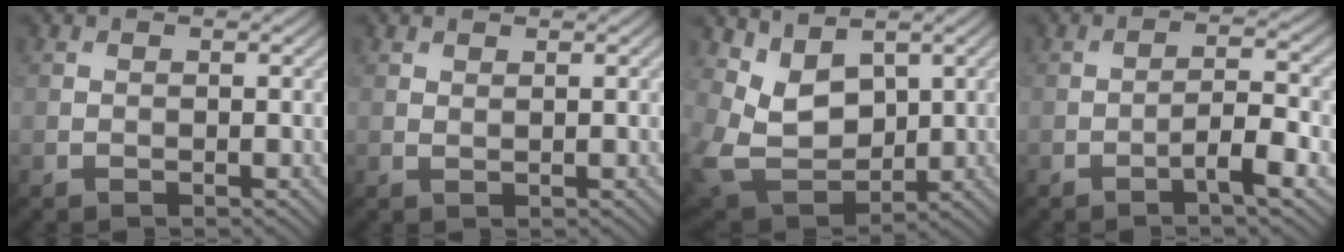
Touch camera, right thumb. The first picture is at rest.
{"total": 0.6, "force": [0.6, 0.1, 0.2], "torque": [-0.004, -0.002, 0.013]}
{"total": 7.0, "force": [3.4, 4.4, 4.2], "torque": [-0.112, -0.016, 0.061]}
{"total": 4.1, "force": [-2.0, 0.7, 3.5], "torque": [-0.061, 0.008, -0.042]}